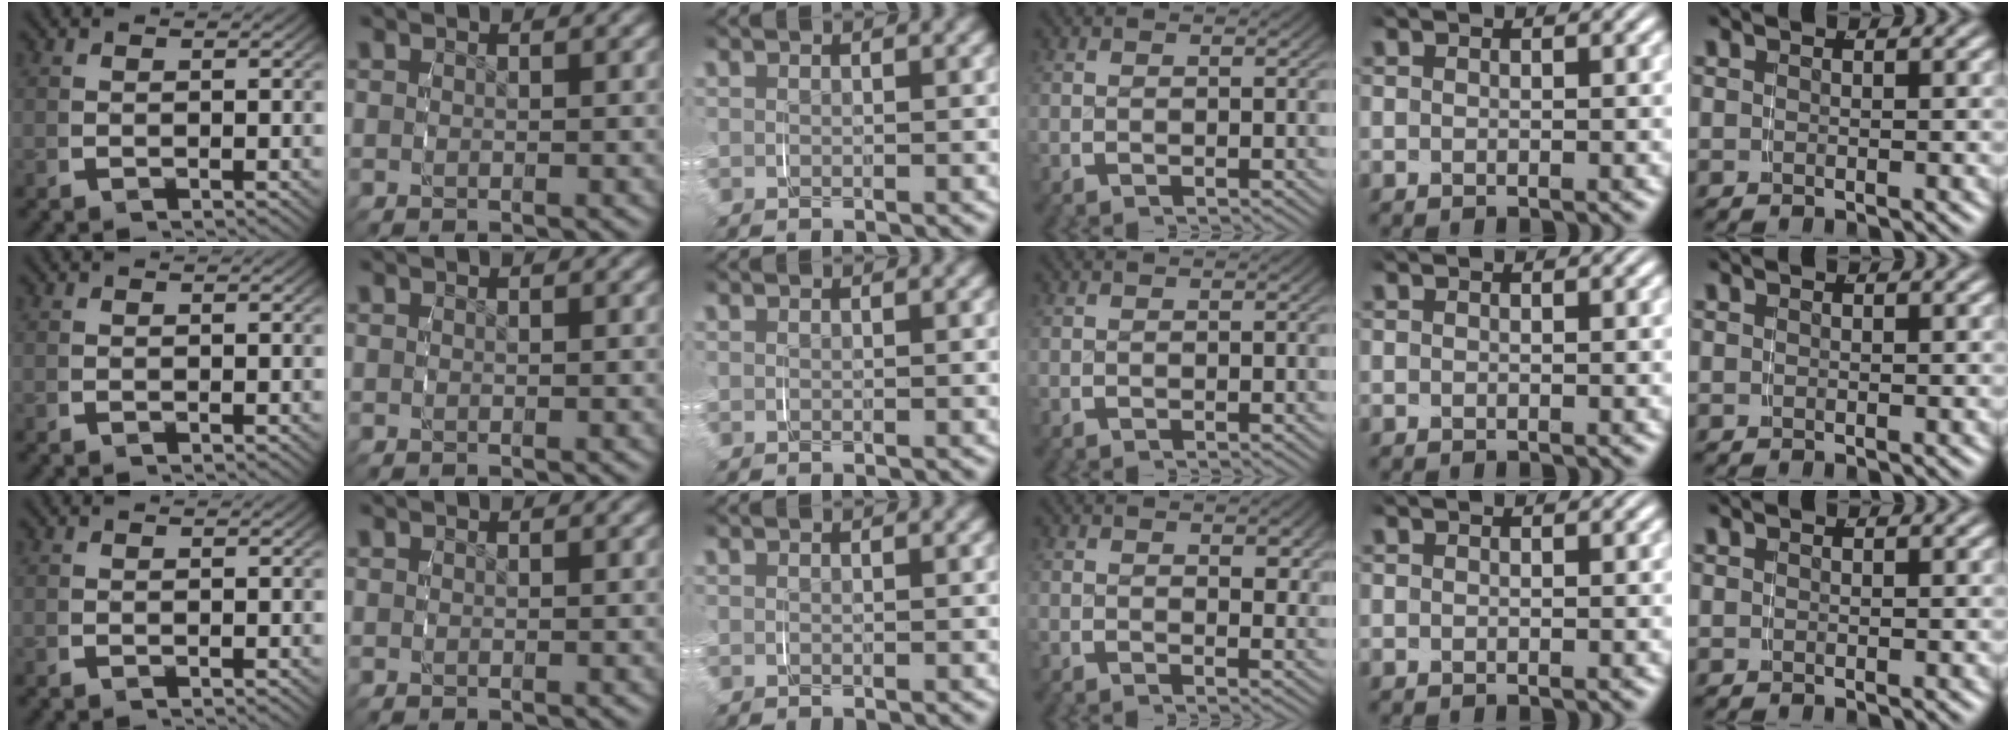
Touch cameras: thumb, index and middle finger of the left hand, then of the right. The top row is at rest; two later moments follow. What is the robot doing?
{"motion": "grasp_and_lifting", "object": "jewelry box"}